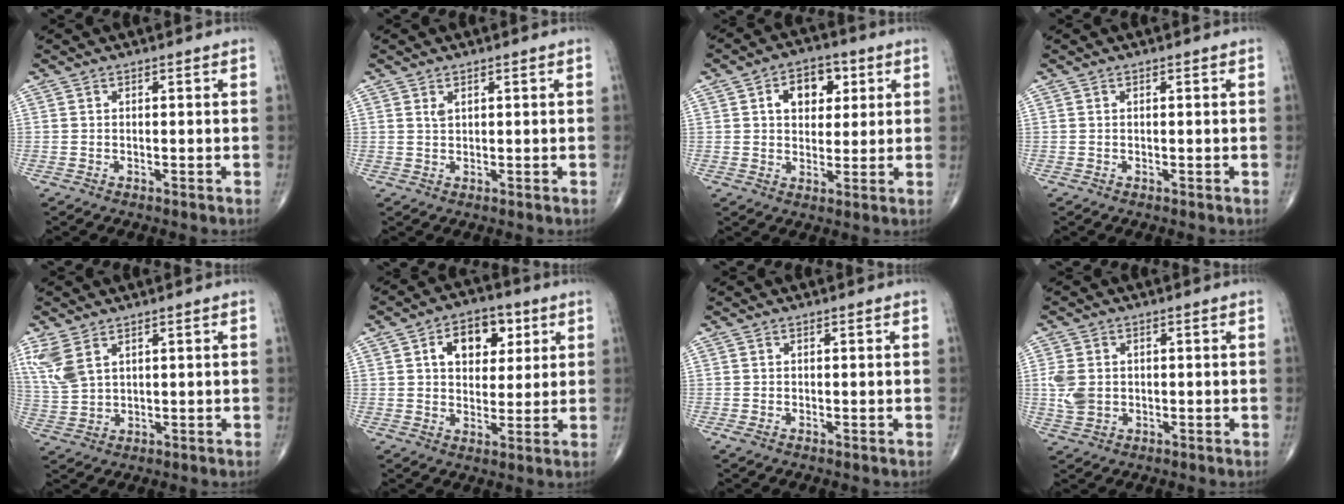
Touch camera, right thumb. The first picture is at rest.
{"total": 1.3, "force": [0.7, 0.6, 0.9], "torque": [-0.016, 0.000, 0.018]}
{"total": 8.7, "force": [2.8, 6.0, 5.7], "torque": [-0.047, -0.001, 0.039]}
{"total": 0.0}
{"total": 6.6, "force": [3.6, 3.3, 4.4], "torque": [-0.107, -0.004, 0.086]}
{"total": 10.7, "force": [3.8, 7.1, 7.1], "torque": [-0.065, -0.004, 0.056]}
{"total": 0.8, "force": [-0.1, 0.5, 0.6], "torque": [-0.016, 0.000, -0.004]}
{"total": 5.4, "force": [0.2, 4.0, 3.5], "torque": [-0.073, 0.000, 0.010]}